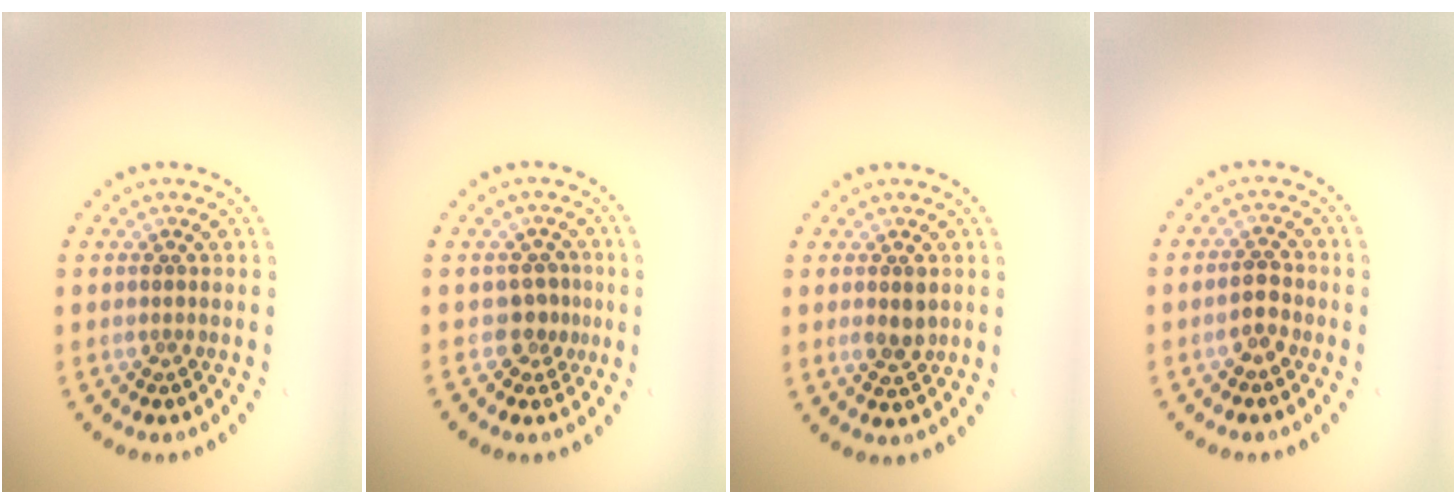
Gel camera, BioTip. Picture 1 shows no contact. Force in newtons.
{"total": 2.1, "press": 1.5, "slide": 1.4}
{"total": 1.8, "press": 1.8, "slide": 0.3}
{"total": 2.0, "press": 1.9, "slide": 0.4}